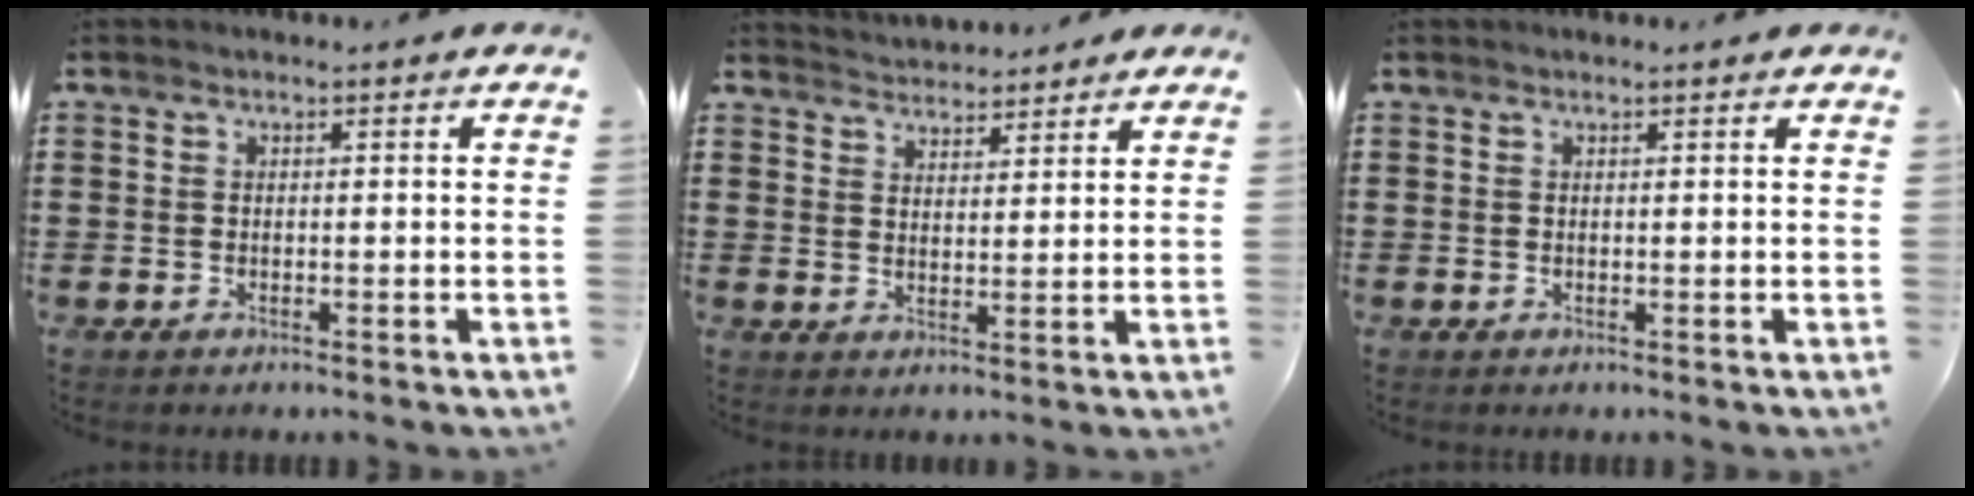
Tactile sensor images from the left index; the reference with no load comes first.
{"total": 3.3, "force": [3.3, 0.4, -0.2], "torque": [-0.007, -0.012, 0.060]}
{"total": 0.0}